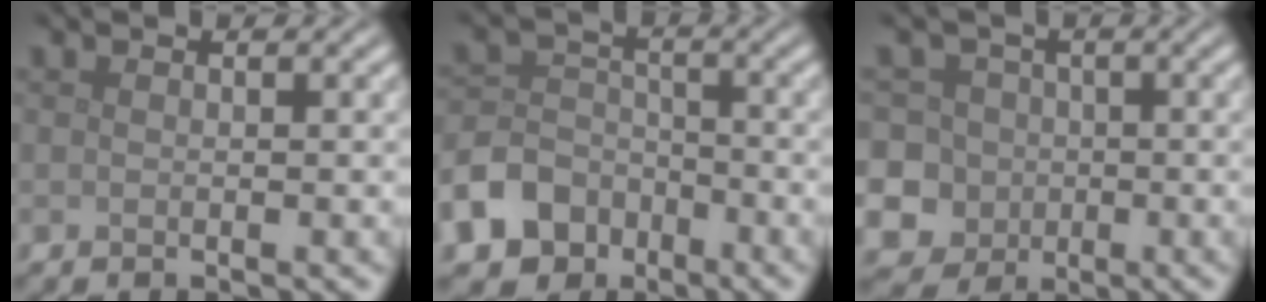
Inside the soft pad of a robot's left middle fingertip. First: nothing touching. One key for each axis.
{"total": 8.4, "fx": -5.1, "fy": 6.3, "fz": 2.1, "tx": -0.029, "ty": -0.023, "tz": -0.108}
{"total": 8.3, "fx": -1.1, "fy": 7.8, "fz": 2.6, "tx": -0.054, "ty": 0.026, "tz": -0.058}